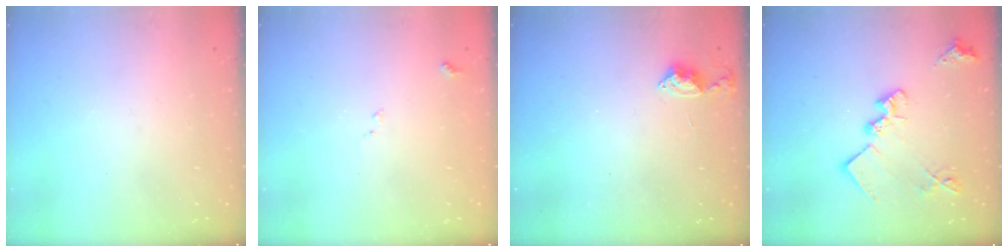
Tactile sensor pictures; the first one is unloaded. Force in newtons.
{"total": 8.3, "press": 8.2, "slide": 0.8}
{"total": 5.3, "press": 5.2, "slide": 0.7}
{"total": 15.9, "press": 15.9, "slide": 0.8}